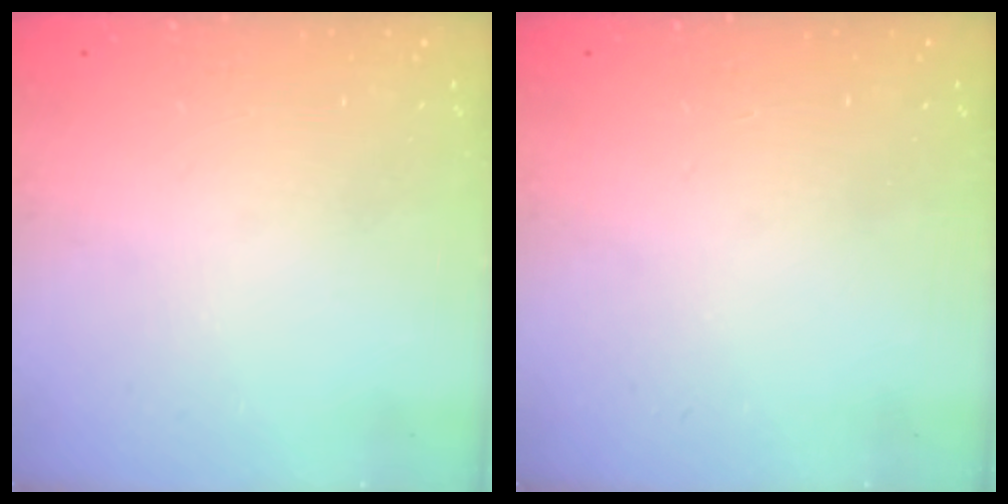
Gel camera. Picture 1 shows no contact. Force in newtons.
{"total": 0.0}